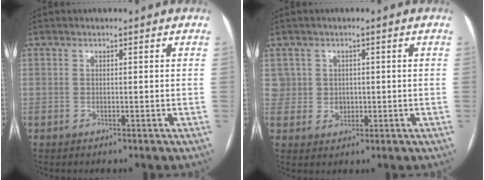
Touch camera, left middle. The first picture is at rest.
{"total": 4.7, "force": [1.1, 4.5, 0.2], "torque": [0.001, 0.008, 0.031]}